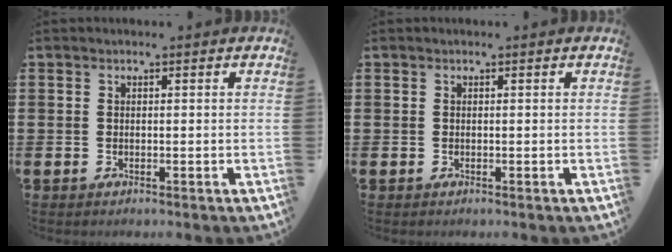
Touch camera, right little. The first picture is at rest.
{"total": 0.0}